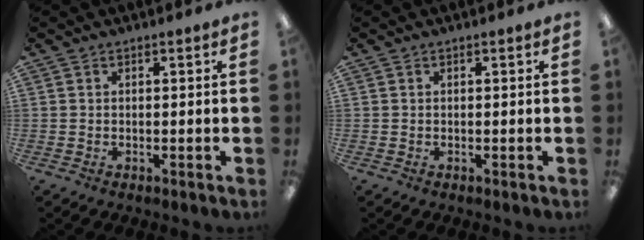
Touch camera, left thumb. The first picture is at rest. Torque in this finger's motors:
{"motor_torque": [-0.01, 0.01, 0.00, 0.00, 0.00]}